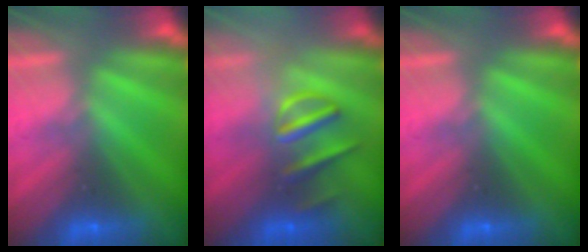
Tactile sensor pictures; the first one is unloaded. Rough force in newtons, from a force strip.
{"total": 3.1}
{"total": 0.0}